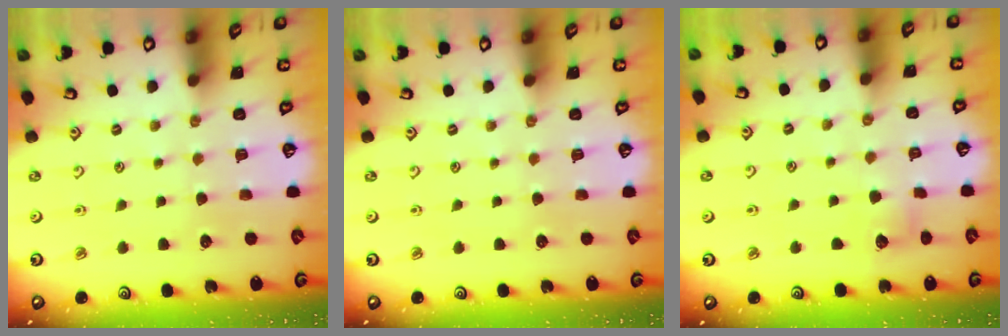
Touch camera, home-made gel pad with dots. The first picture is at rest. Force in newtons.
{"total": 0.0}
{"total": 5.1, "press": 5.1, "slide": 0.6}